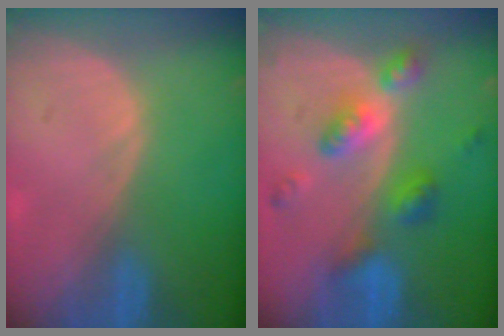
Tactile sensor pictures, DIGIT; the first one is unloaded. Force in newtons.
{"total": 7.1, "press": 7.0, "slide": 0.6}